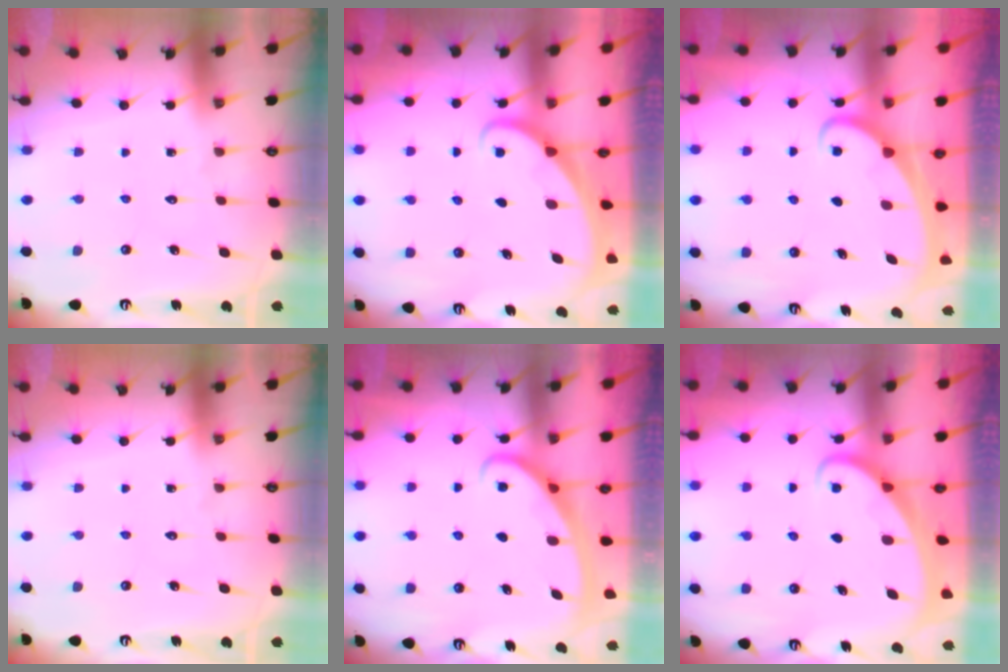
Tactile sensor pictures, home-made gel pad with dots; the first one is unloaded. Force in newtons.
{"total": 1.6, "press": 1.6, "slide": 0.1}
{"total": 2.1, "press": 2.0, "slide": 0.3}
{"total": 0.0}
{"total": 2.8, "press": 2.8, "slide": 0.4}
{"total": 1.7, "press": 1.7, "slide": 0.2}